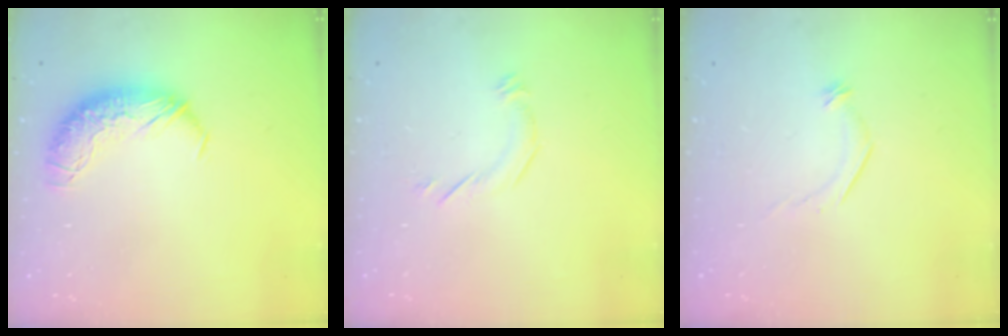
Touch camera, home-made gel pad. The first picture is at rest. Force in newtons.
{"total": 6.2, "press": 6.1, "slide": 1.2}
{"total": 7.2, "press": 7.2, "slide": 0.8}